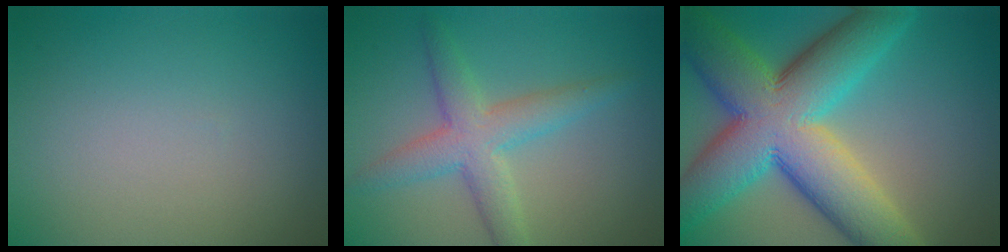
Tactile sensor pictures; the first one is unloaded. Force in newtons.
{"total": 4.3, "press": 4.3, "slide": 0.1}
{"total": 14.0, "press": 14.0, "slide": 0.3}